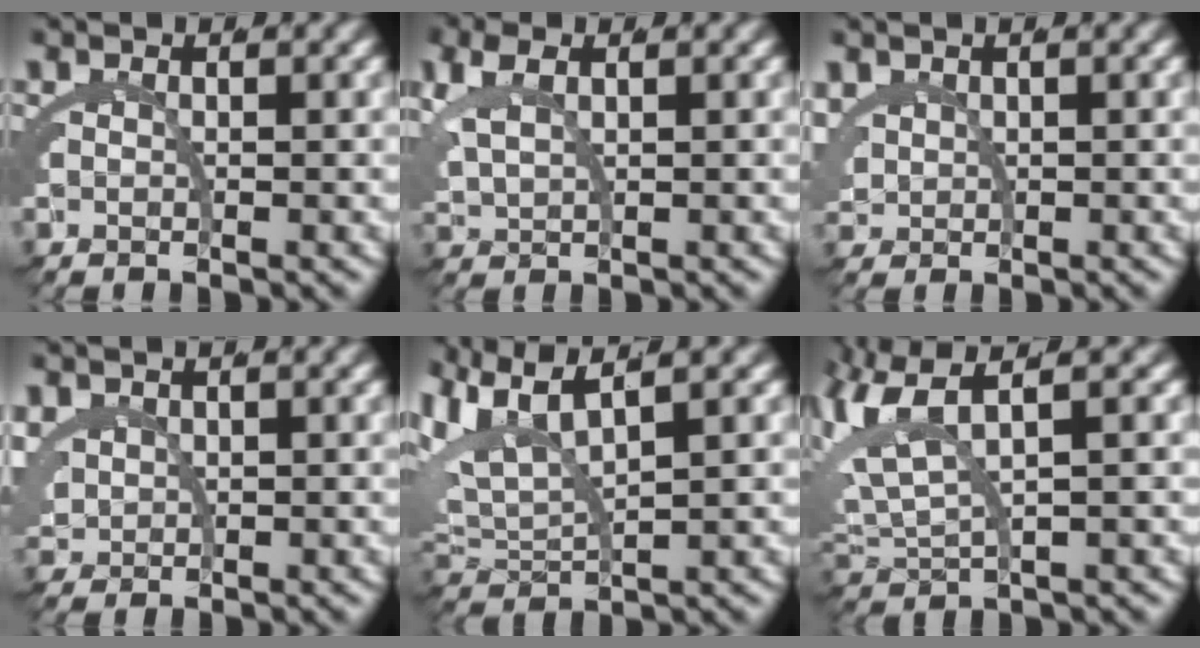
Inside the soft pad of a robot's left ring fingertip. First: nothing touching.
{"total": 2.7, "force": [2.0, 1.1, 1.5], "torque": [-0.038, 0.005, 0.041]}
{"total": 2.9, "force": [1.0, 2.5, 1.3], "torque": [-0.039, -0.008, 0.024]}
{"total": 3.3, "force": [1.2, 2.7, 1.4], "torque": [-0.044, -0.009, 0.030]}
{"total": 5.7, "force": [3.4, 2.4, 3.9], "torque": [-0.112, 0.001, 0.068]}
{"total": 5.3, "force": [2.4, 2.0, 4.3], "torque": [-0.104, 0.001, 0.053]}